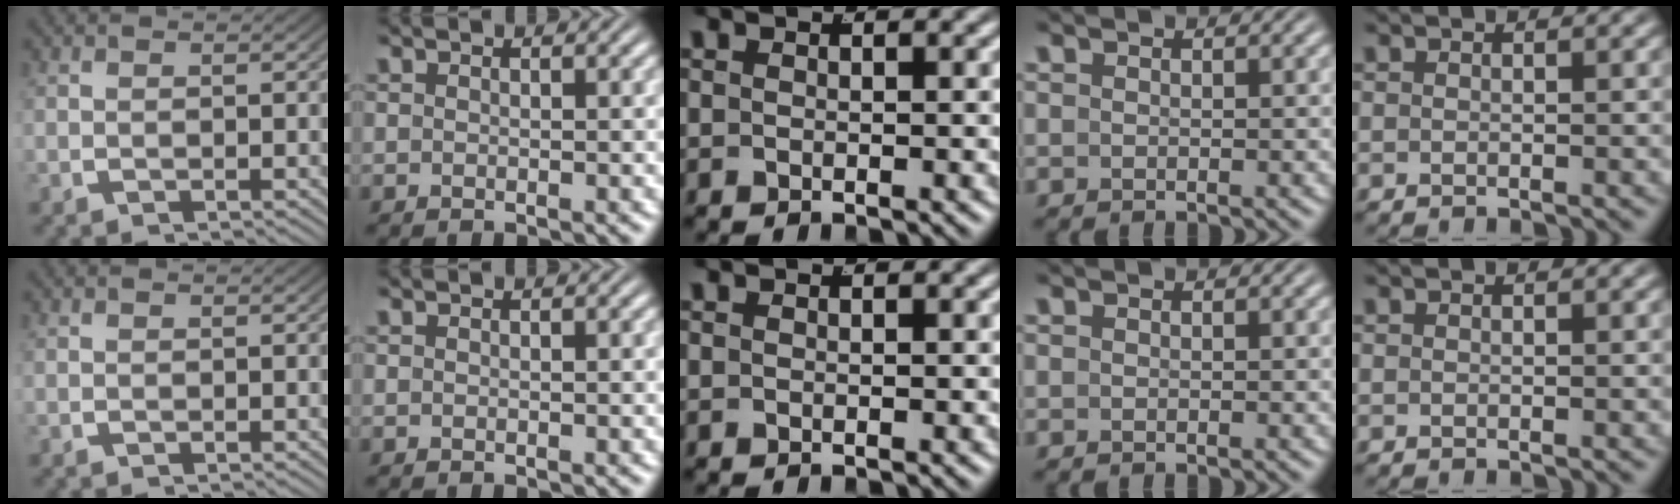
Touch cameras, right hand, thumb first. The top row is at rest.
{}